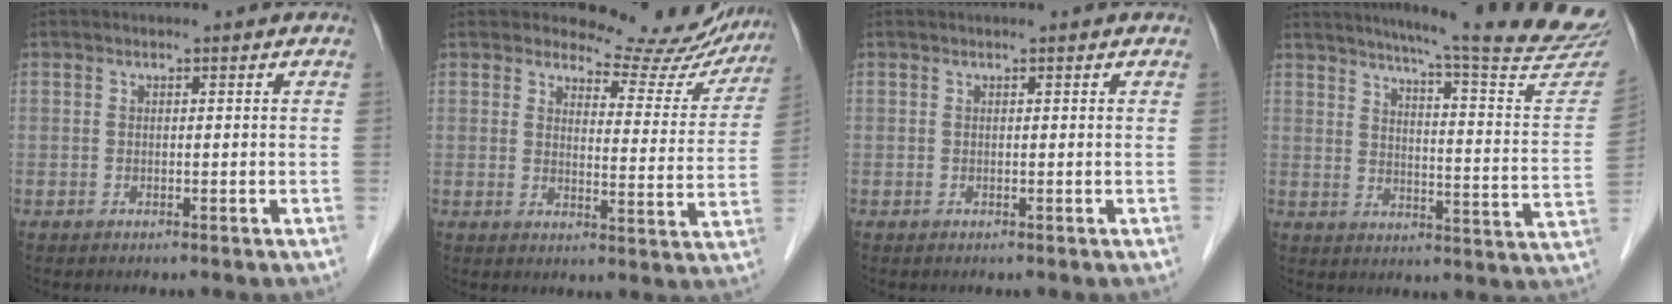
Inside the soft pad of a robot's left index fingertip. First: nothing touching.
{"total": 13.5, "force": [12.9, 3.6, 1.1], "torque": [0.013, -0.049, 0.130]}
{"total": 0.7, "force": [0.7, 0.1, 0.1], "torque": [-0.001, 0.008, 0.008]}
{"total": 23.4, "force": [21.0, -0.1, 10.2], "torque": [-0.139, -0.085, 0.251]}